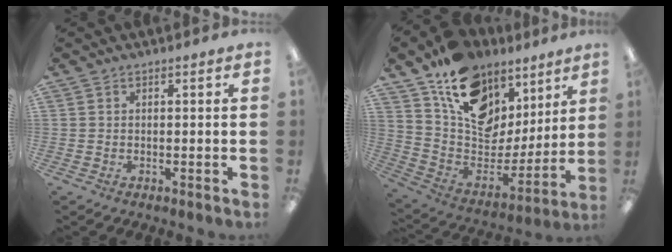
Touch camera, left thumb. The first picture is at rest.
{"total": 15.2, "force": [9.8, 9.5, 6.7], "torque": [-0.129, -0.073, 0.182]}